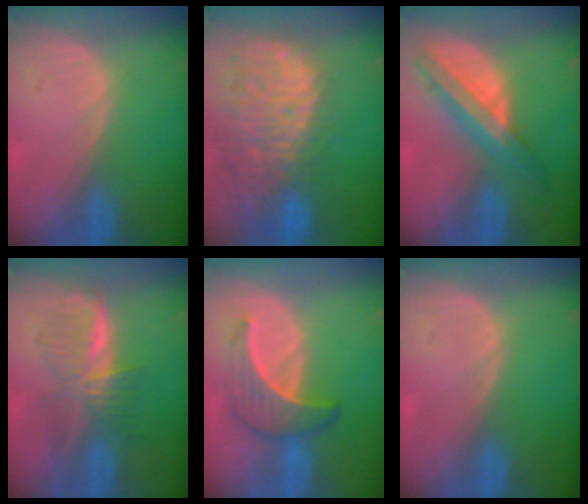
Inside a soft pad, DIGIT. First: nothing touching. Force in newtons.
{"total": 14.4, "press": 11.7, "slide": 8.3}
{"total": 8.1, "press": 6.9, "slide": 4.4}
{"total": 6.3, "press": 6.3, "slide": 0.1}
{"total": 6.6, "press": 6.1, "slide": 2.5}
{"total": 0.0}